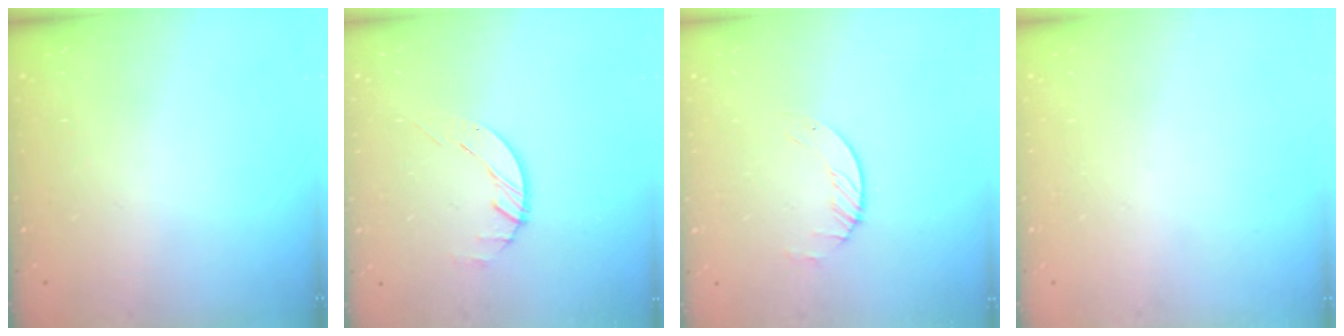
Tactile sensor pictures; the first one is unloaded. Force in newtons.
{"total": 2.6, "press": 2.6, "slide": 0.3}
{"total": 1.7, "press": 1.7, "slide": 0.2}
{"total": 0.0}